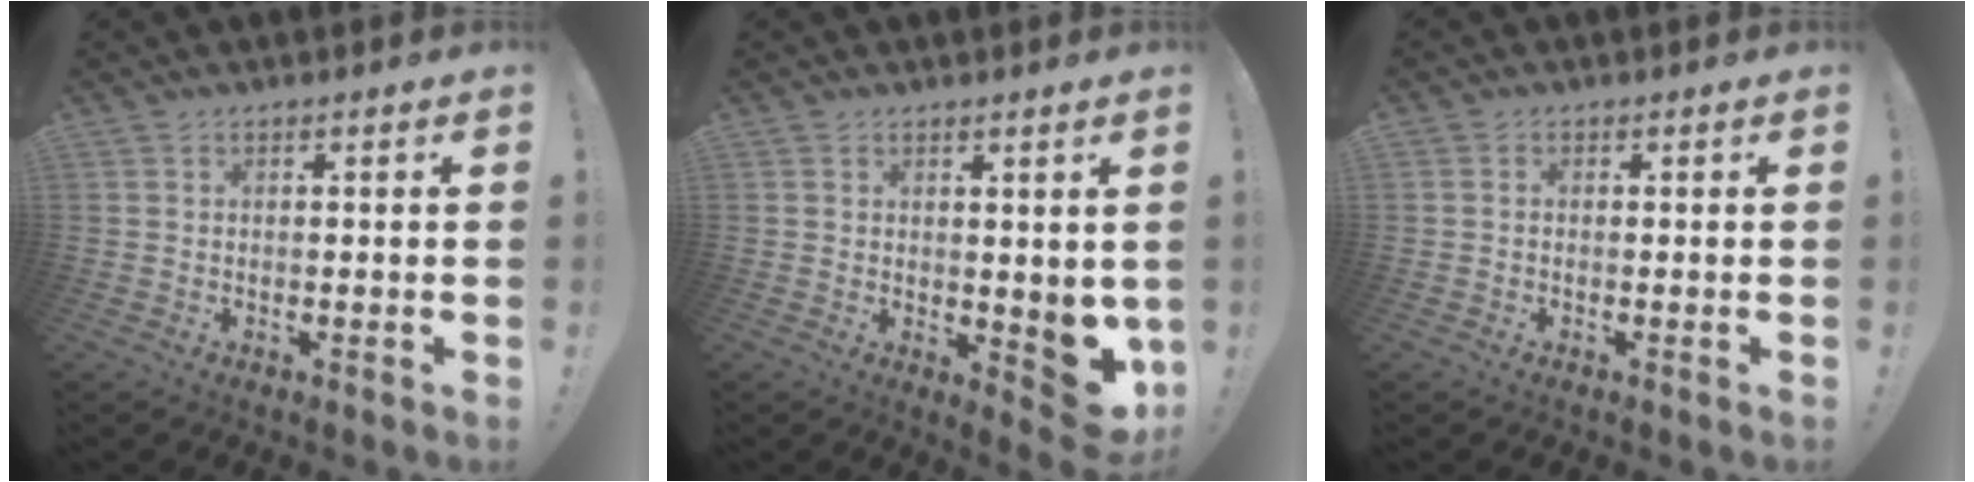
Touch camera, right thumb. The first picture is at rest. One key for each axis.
{"total": 6.7, "fx": -0.1, "fy": 4.2, "fz": 5.2, "tx": -0.041, "ty": -0.011, "tz": 0.012}
{"total": 0.6, "fx": -0.2, "fy": 0.5, "fz": 0.2, "tx": -0.005, "ty": 0.003, "tz": -0.003}